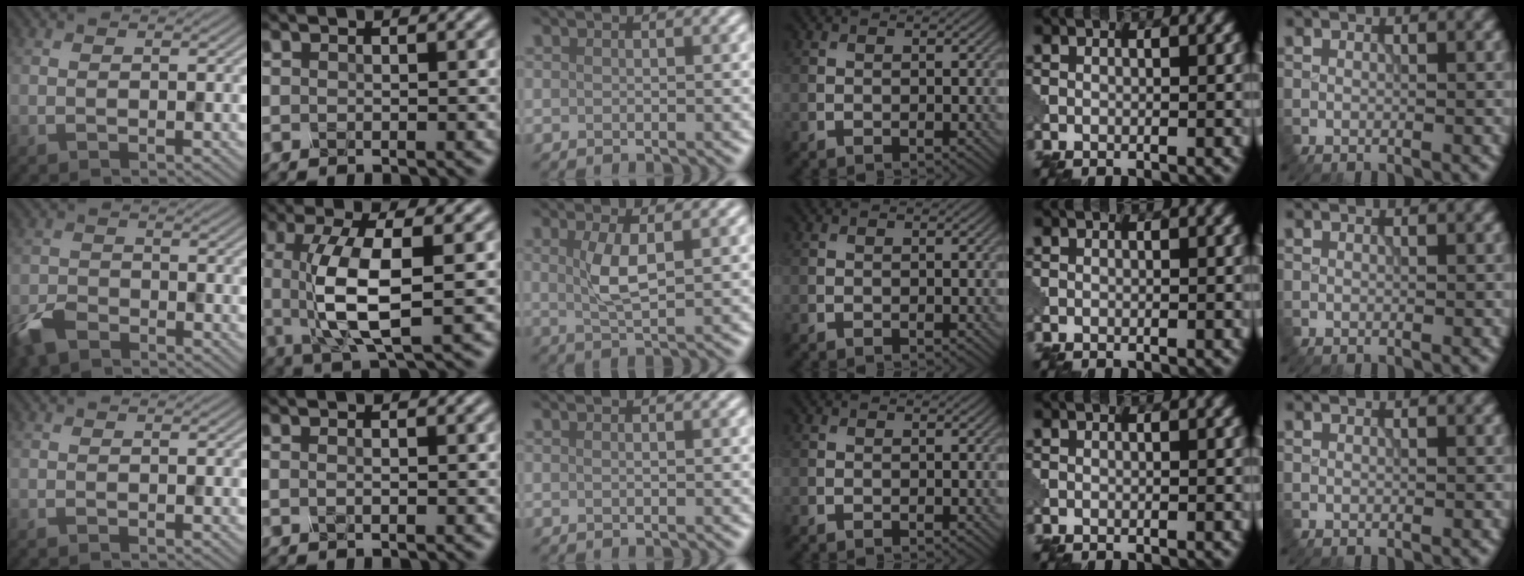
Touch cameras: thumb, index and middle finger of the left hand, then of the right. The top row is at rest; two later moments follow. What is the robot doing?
{"motion": "squeeze", "object": "clothespin"}